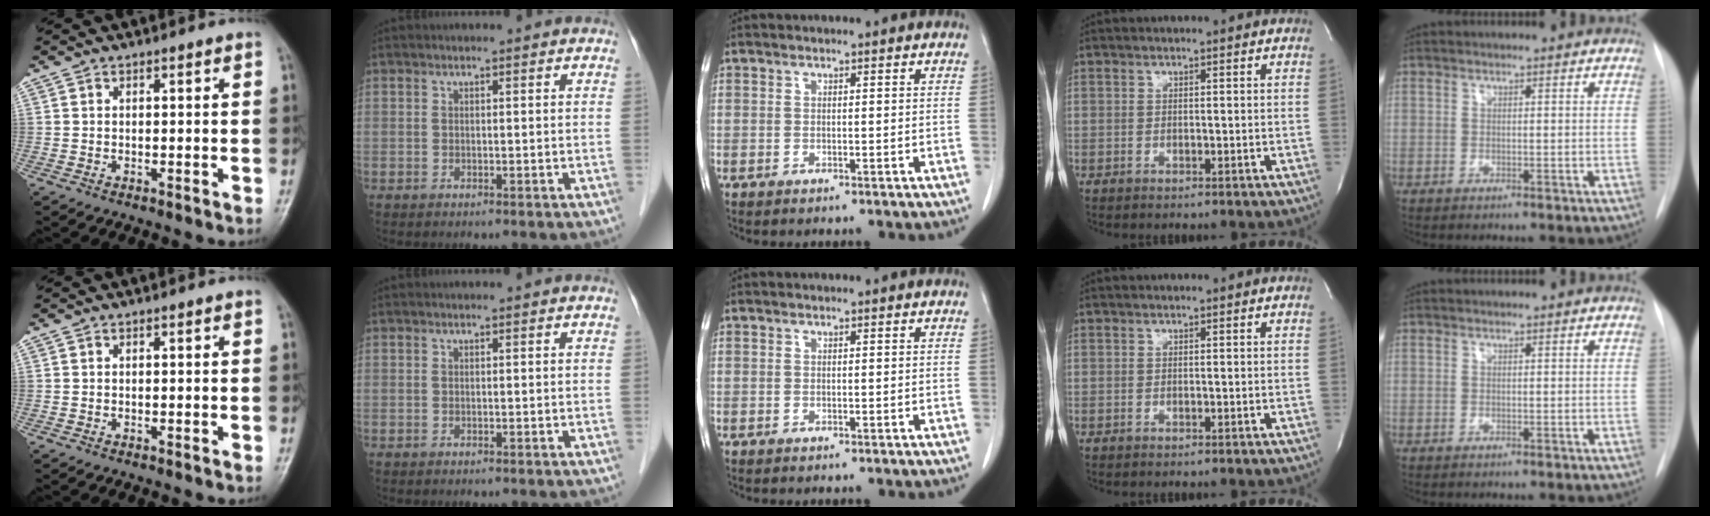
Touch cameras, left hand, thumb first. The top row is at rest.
{}